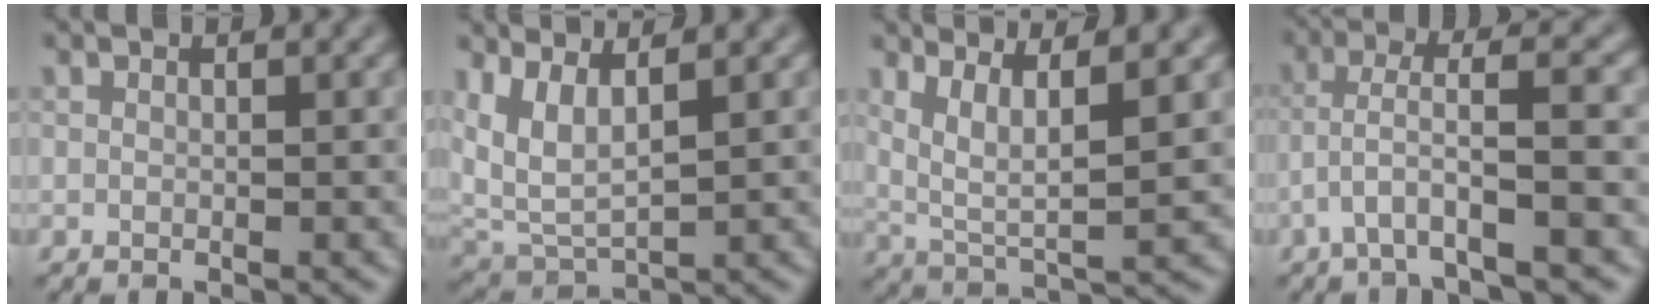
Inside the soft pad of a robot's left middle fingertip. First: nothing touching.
{"total": 4.8, "force": [2.3, 2.3, 3.5], "torque": [-0.098, -0.014, 0.047]}
{"total": 5.2, "force": [2.4, 1.6, 4.3], "torque": [-0.088, -0.014, 0.046]}
{"total": 4.5, "force": [-1.7, 0.6, 4.2], "torque": [-0.087, 0.004, -0.044]}